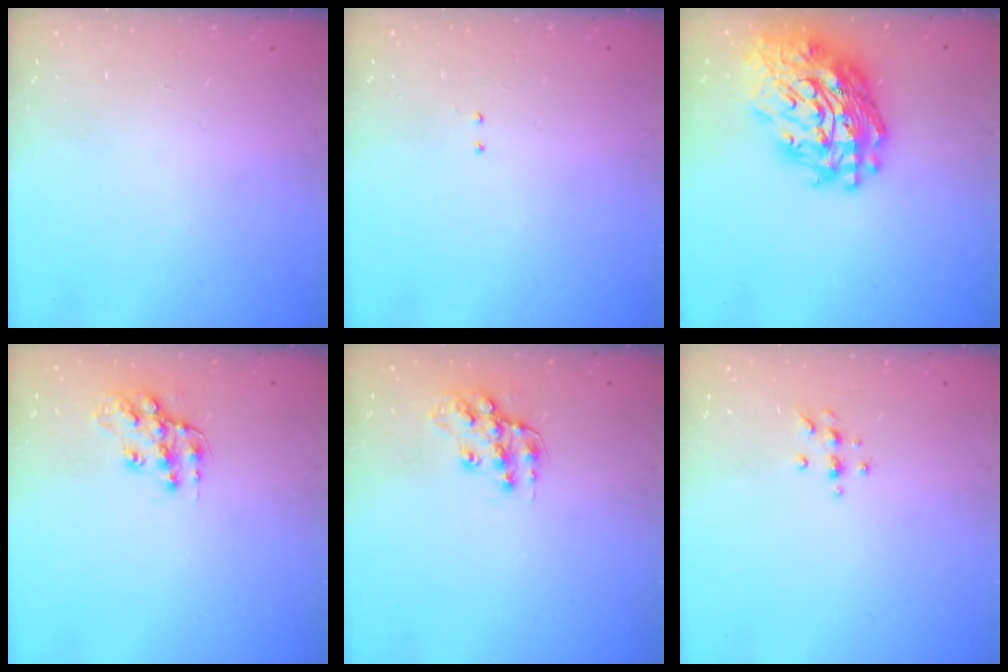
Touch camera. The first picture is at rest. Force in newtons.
{"total": 2.0, "press": 2.0, "slide": 0.4}
{"total": 24.3, "press": 24.2, "slide": 2.6}
{"total": 12.8, "press": 12.8, "slide": 0.9}
{"total": 12.8, "press": 12.8, "slide": 0.9}
{"total": 5.6, "press": 5.5, "slide": 0.7}